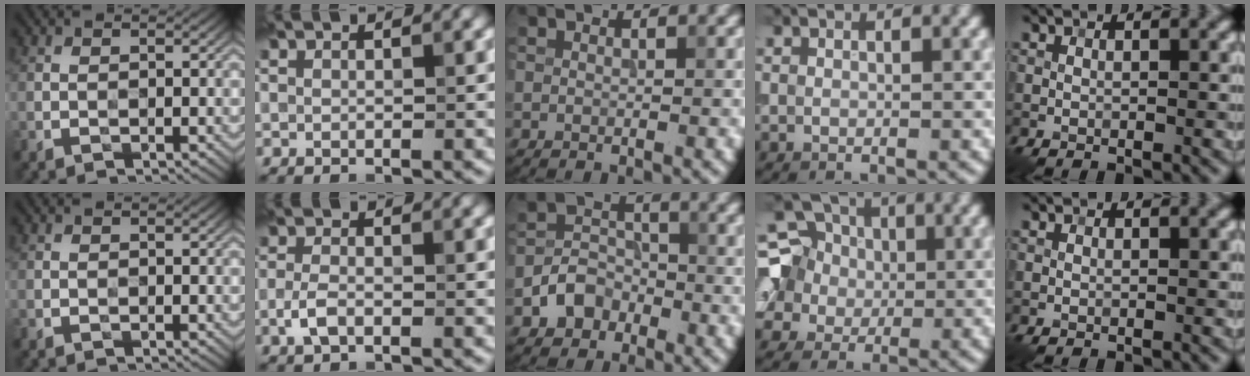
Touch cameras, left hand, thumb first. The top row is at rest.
{"index": {"total": 2.0, "force": [-0.8, 1.0, 1.6], "torque": [-0.036, 0.000, -0.020]}, "middle": {"total": 3.3, "force": [-1.7, 2.4, 1.3], "torque": [-0.018, 0.007, -0.034]}, "ring": {"total": 7.5, "force": [1.3, 6.7, 3.1], "torque": [-0.074, 0.029, -0.002]}}